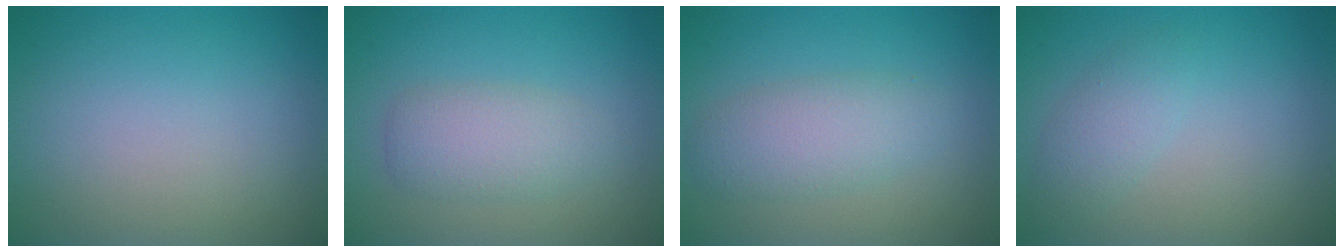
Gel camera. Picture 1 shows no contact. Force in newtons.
{"total": 3.2, "press": 3.2, "slide": 0.2}
{"total": 3.5, "press": 3.5, "slide": 0.3}
{"total": 2.0, "press": 2.0, "slide": 0.2}